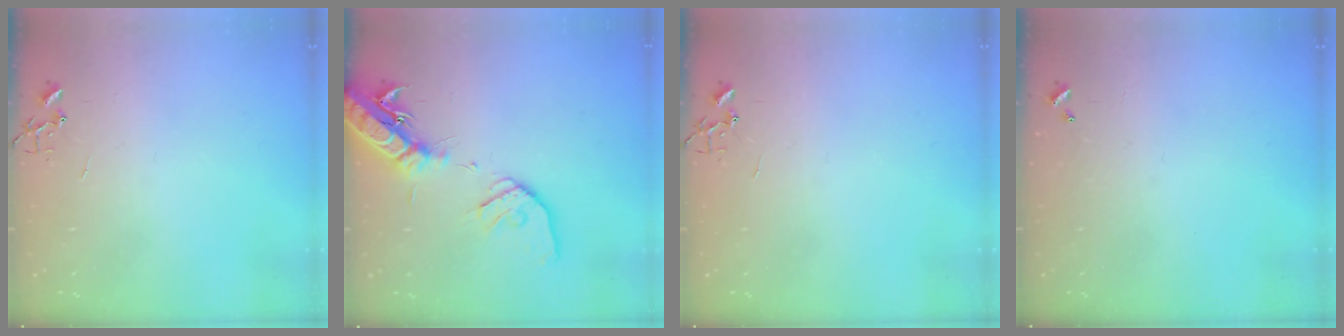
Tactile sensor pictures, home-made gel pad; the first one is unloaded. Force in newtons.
{"total": 19.4, "press": 19.1, "slide": 3.5}
{"total": 0.0}
{"total": 0.0}